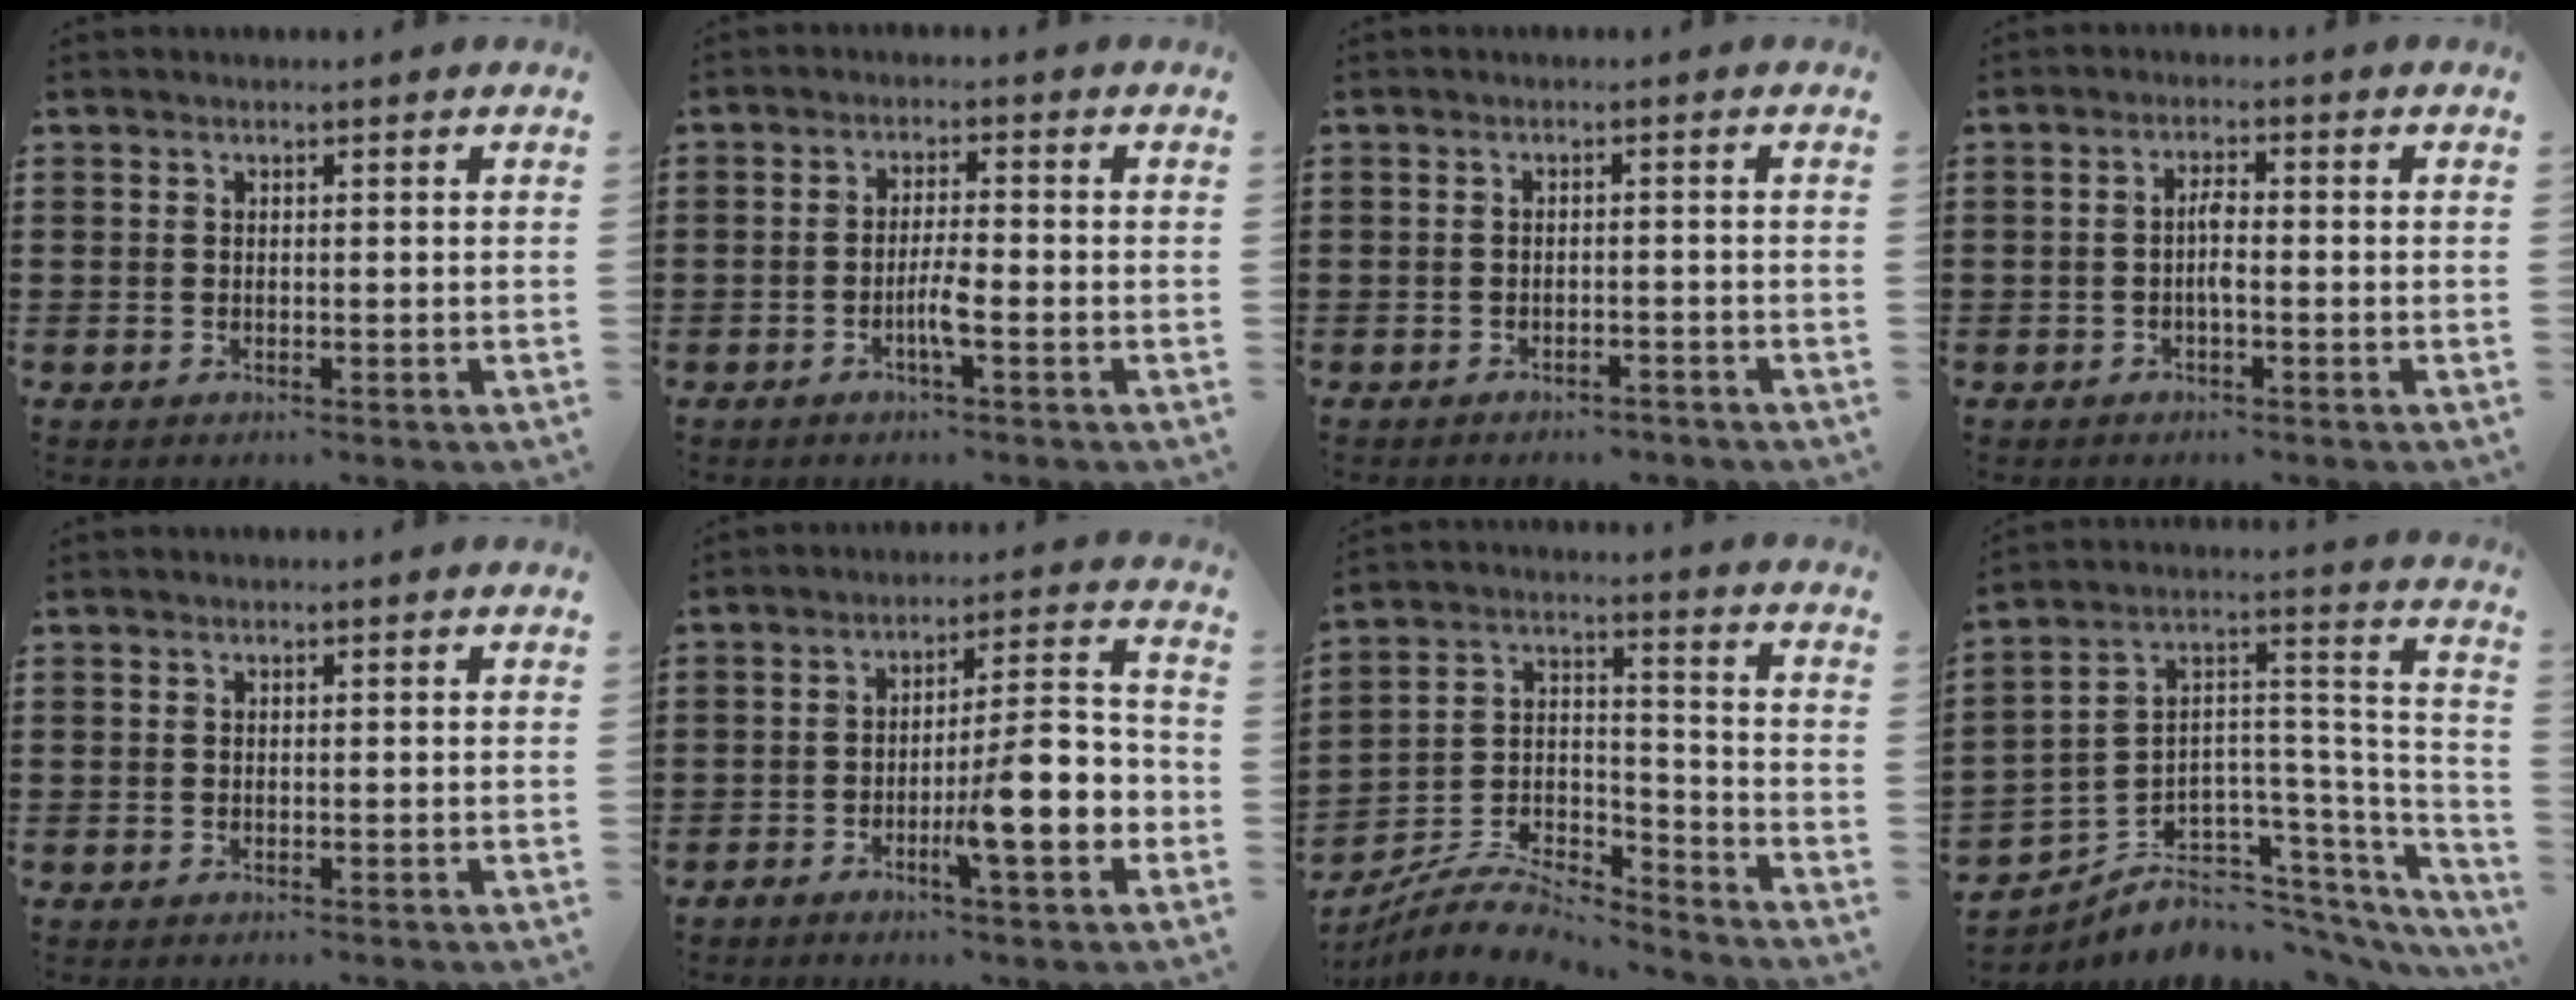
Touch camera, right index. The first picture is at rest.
{"total": 3.5, "force": [-1.4, 0.3, 3.2], "torque": [-0.065, -0.003, -0.028]}
{"total": 1.5, "force": [-1.5, 0.2, 0.2], "torque": [-0.010, 0.000, -0.031]}
{"total": 2.7, "force": [-0.6, 0.6, 2.6], "torque": [-0.056, 0.001, -0.014]}
{"total": 0.0}
{"total": 10.6, "force": [-4.0, 2.1, 9.6], "torque": [-0.153, -0.007, -0.072]}
{"total": 7.4, "force": [-6.9, 1.7, 2.1], "torque": [-0.051, 0.006, -0.138]}
{"total": 4.2, "force": [-1.8, 3.6, 1.4], "torque": [-0.037, -0.026, -0.028]}